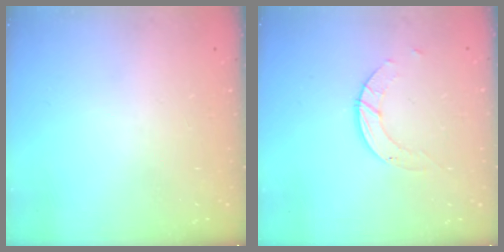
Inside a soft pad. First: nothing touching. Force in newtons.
{"total": 3.0, "press": 3.0, "slide": 0.3}